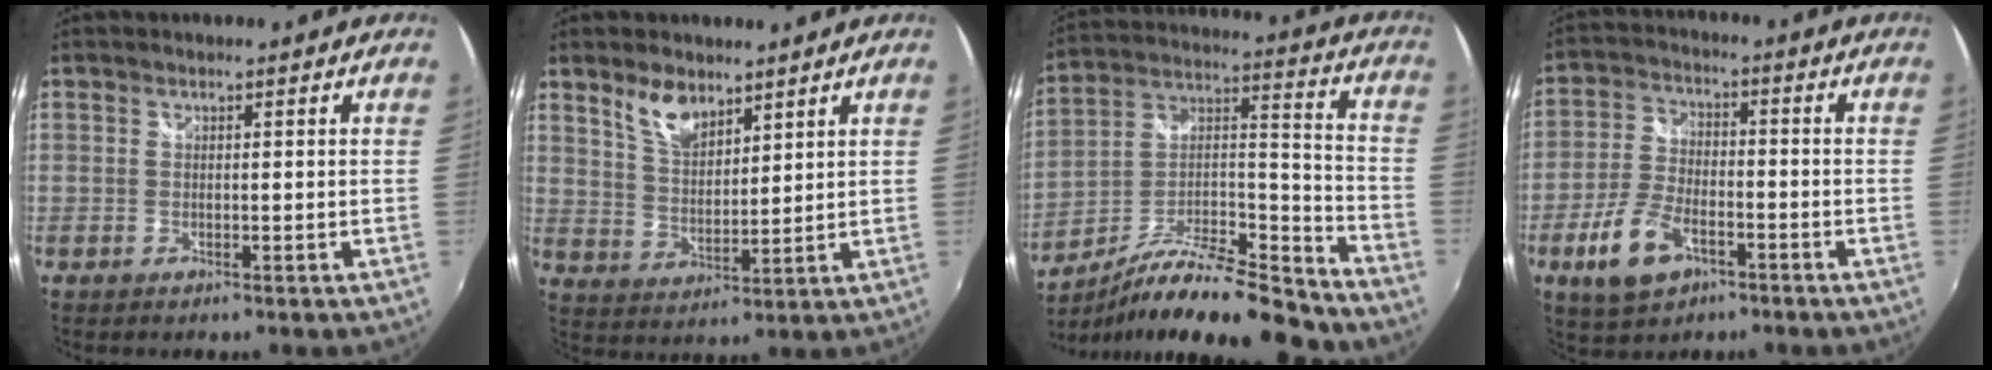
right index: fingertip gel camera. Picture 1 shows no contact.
{"total": 7.2, "force": [5.1, 3.3, 3.9], "torque": [-0.070, 0.007, 0.099]}
{"total": 19.5, "force": [-15.5, 3.6, 11.3], "torque": [-0.190, 0.000, -0.259]}
{"total": 10.3, "force": [-5.2, 5.6, 6.9], "torque": [-0.157, -0.005, -0.093]}